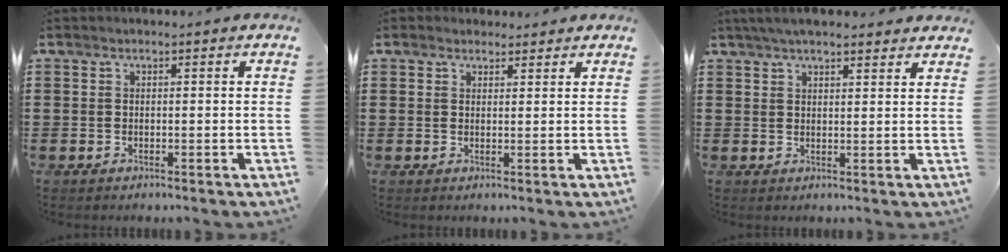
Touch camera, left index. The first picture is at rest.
{"total": 1.8, "force": [1.7, 0.8, 0.2], "torque": [0.000, 0.002, 0.031]}
{"total": 3.9, "force": [3.5, 0.6, 1.6], "torque": [-0.040, 0.001, 0.065]}